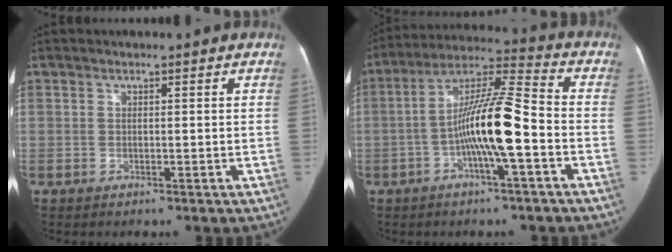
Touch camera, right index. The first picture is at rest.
{"total": 12.4, "force": [-3.2, 0.8, 12.0], "torque": [-0.224, 0.020, -0.060]}